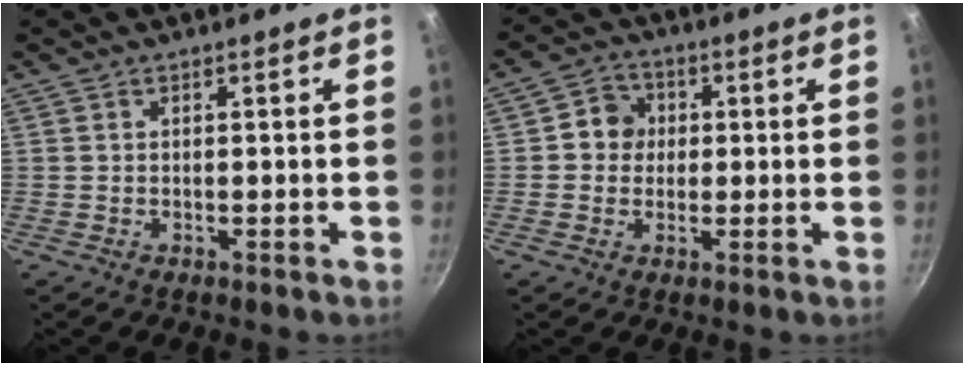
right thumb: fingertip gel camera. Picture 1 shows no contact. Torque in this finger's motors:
{"motor_torque": [0.58, 0.93, 0.45, -0.24, 0.06]}